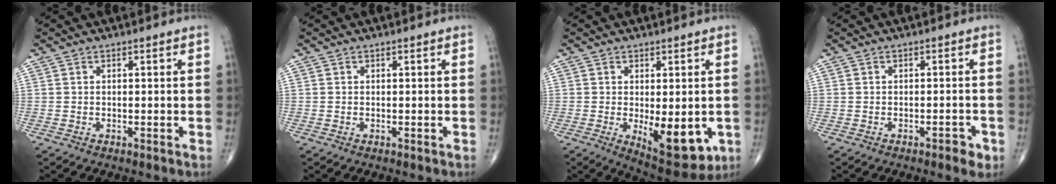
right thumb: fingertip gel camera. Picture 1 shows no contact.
{"total": 0.0}
{"total": 11.4, "force": [-2.4, 5.0, 10.0], "torque": [-0.116, -0.022, -0.021]}
{"total": 2.5, "force": [-1.4, 1.0, 1.8], "torque": [-0.020, 0.006, -0.017]}